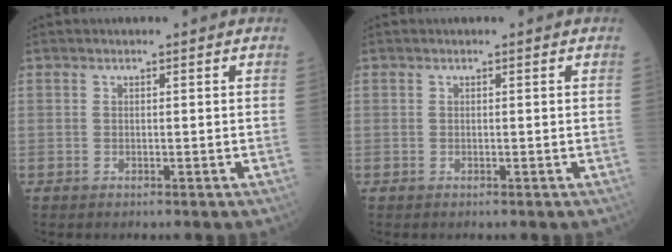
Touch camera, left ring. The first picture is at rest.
{"total": 0.0}